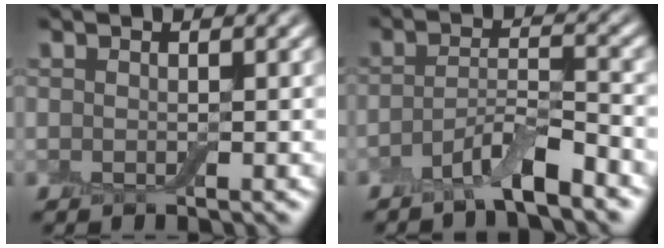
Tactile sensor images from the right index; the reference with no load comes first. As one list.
[{"total": 4.1, "force": [-3.0, 0.7, 2.7], "torque": [-0.049, 0.004, -0.064]}]